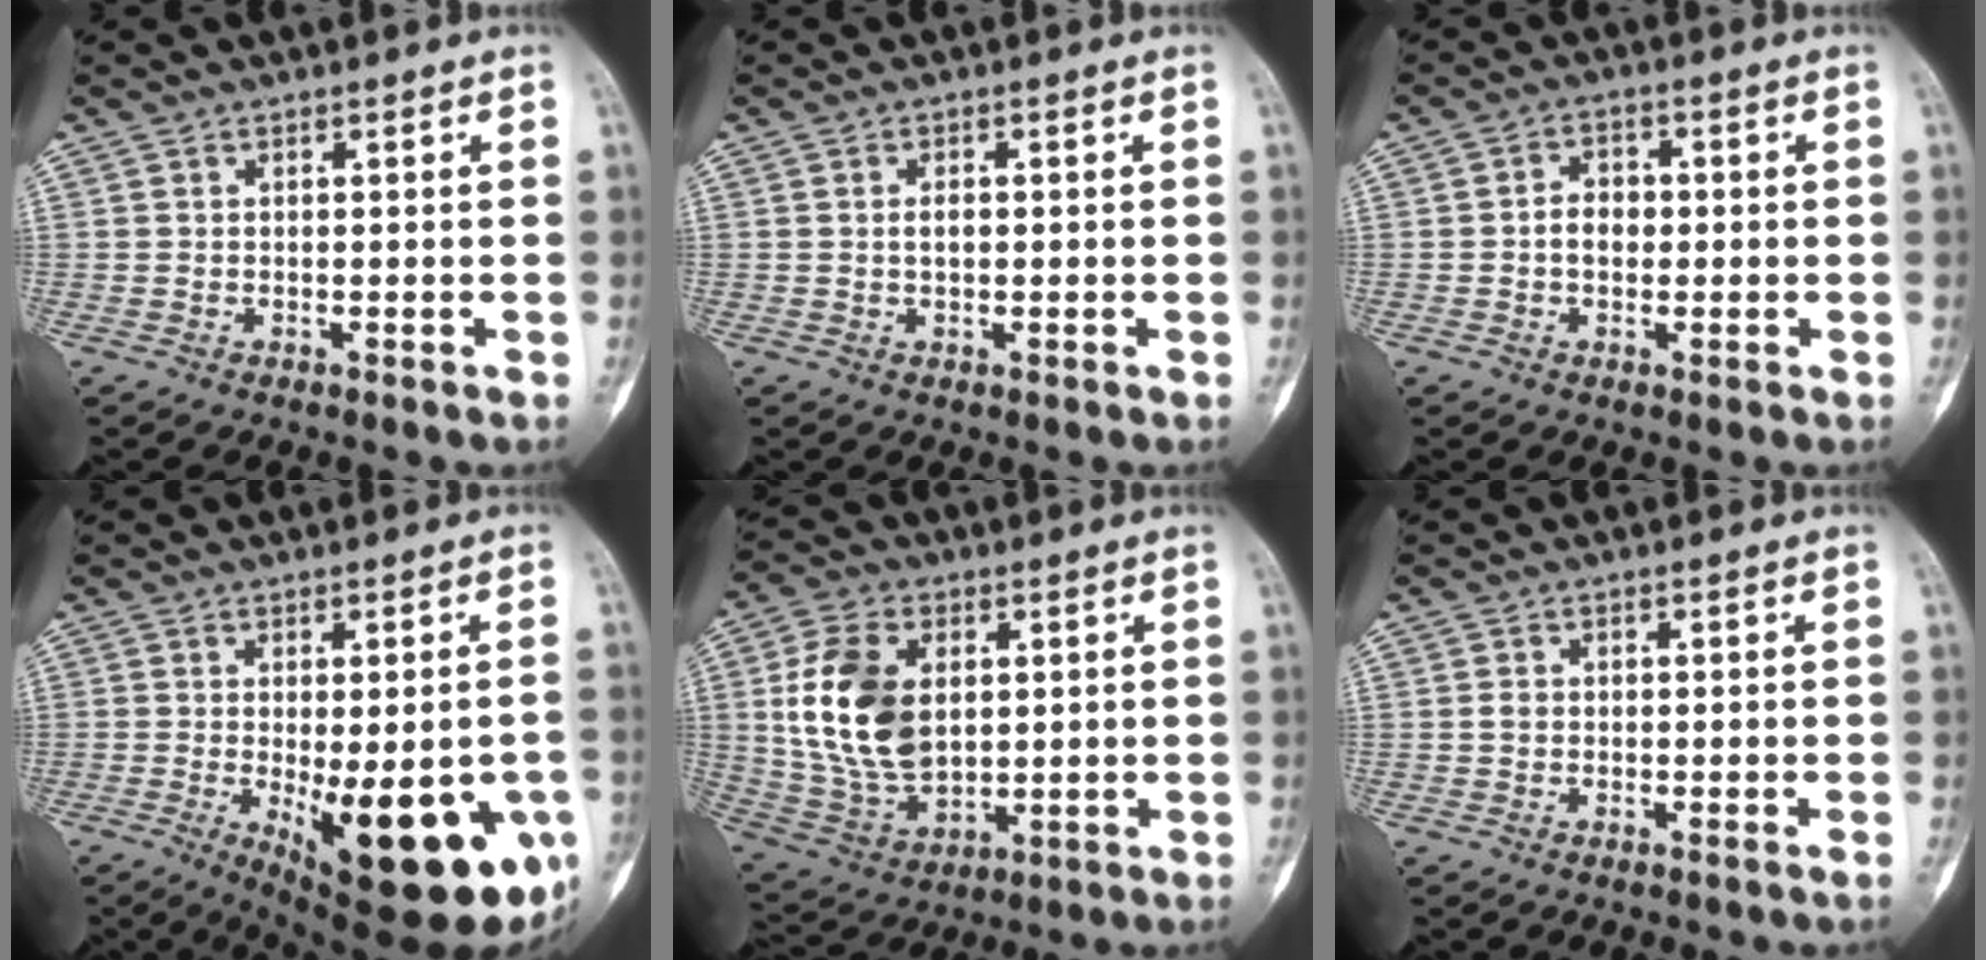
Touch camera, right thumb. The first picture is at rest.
{"total": 1.6, "force": [0.0, 0.9, 1.3], "torque": [-0.018, 0.002, -0.001]}
{"total": 4.0, "force": [-0.4, 3.1, 2.5], "torque": [-0.024, 0.014, -0.013]}
{"total": 21.1, "force": [-6.4, 7.5, 18.6], "torque": [-0.198, -0.018, -0.062]}
{"total": 16.4, "force": [2.8, 10.5, 12.3], "torque": [-0.225, -0.009, 0.062]}
{"total": 0.9, "force": [-0.2, 0.4, 0.8], "torque": [-0.021, -0.002, -0.007]}